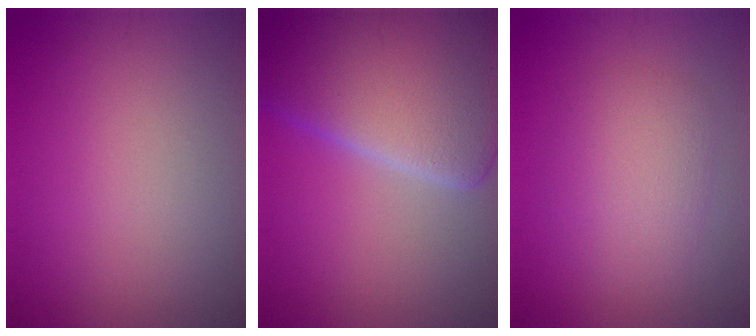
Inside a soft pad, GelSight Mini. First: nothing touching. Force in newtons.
{"total": 14.6, "press": 14.6, "slide": 0.9}
{"total": 3.6, "press": 3.6, "slide": 0.2}